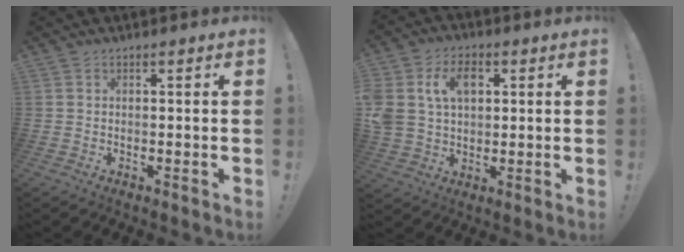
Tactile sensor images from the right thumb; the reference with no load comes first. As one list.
[{"total": 12.0, "force": [3.9, 9.0, 7.0], "torque": [-0.135, 0.000, 0.076]}]